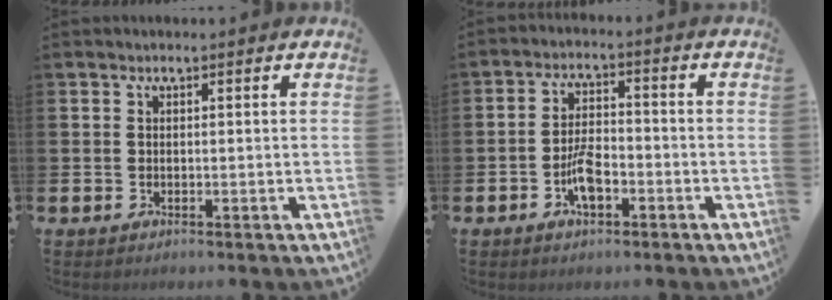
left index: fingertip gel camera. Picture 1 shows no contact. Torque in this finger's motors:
{"motor_torque": [0.65, 0.63, 0.51, 0.12]}